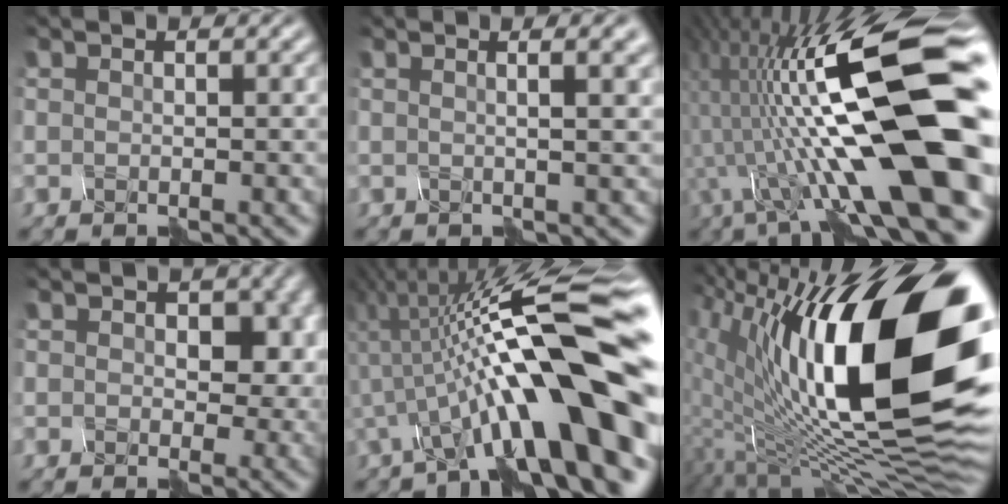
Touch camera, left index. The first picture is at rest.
{"total": 6.0, "force": [2.3, 2.2, 5.1], "torque": [-0.053, 0.048, 0.013]}
{"total": 16.0, "force": [-2.1, 4.5, 15.2], "torque": [-0.250, 0.037, -0.026]}
{"total": 3.5, "force": [0.3, 2.3, 2.6], "torque": [-0.050, 0.006, 0.023]}
{"total": 14.0, "force": [-3.9, 2.8, 13.2], "torque": [-0.187, 0.040, -0.047]}
{"total": 19.1, "force": [2.8, 7.2, 17.5], "torque": [-0.295, 0.022, 0.059]}